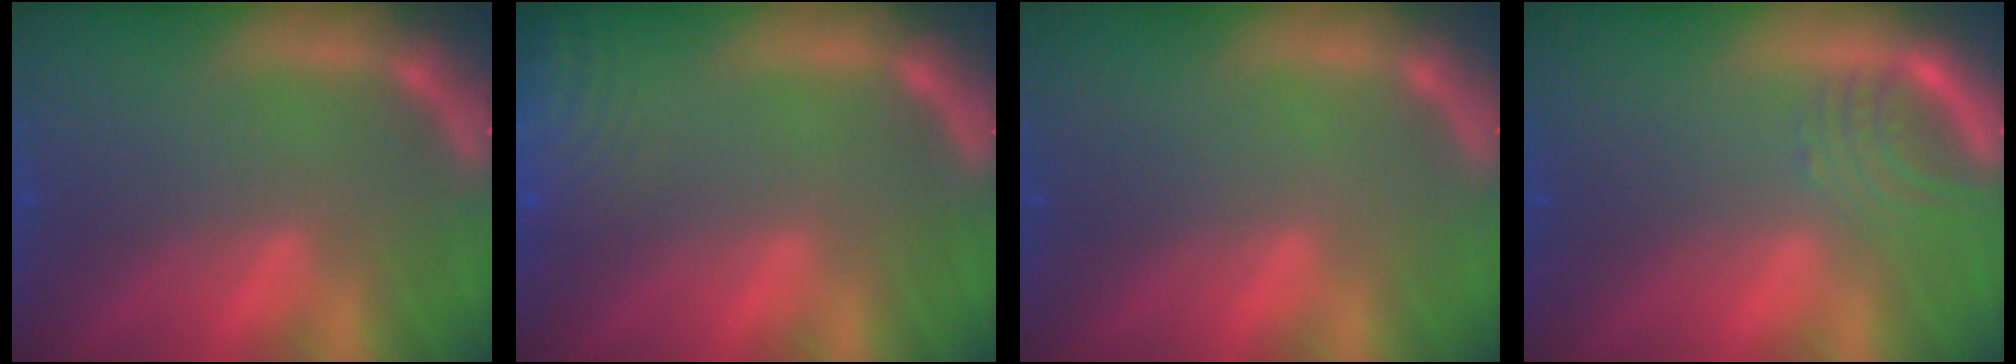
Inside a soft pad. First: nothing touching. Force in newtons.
{"total": 9.5}
{"total": 0.0}
{"total": 3.0}